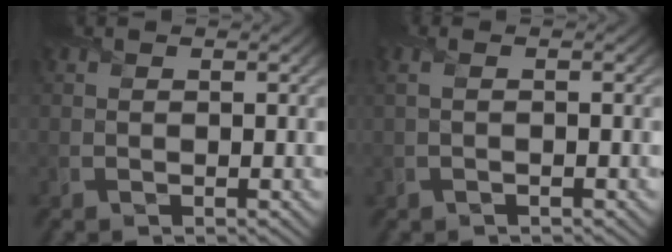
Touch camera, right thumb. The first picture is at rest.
{"total": 2.0, "force": [0.1, 0.5, 1.9], "torque": [-0.034, 0.005, -0.004]}